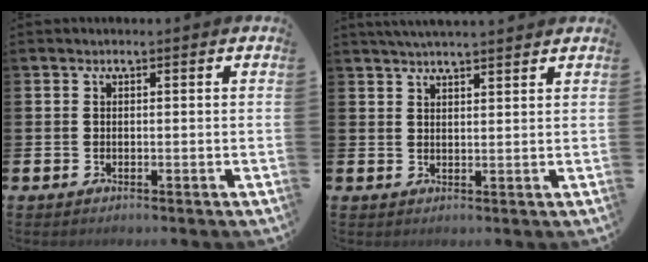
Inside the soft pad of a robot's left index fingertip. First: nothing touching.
{"total": 3.3, "force": [3.2, -0.1, 0.7], "torque": [-0.017, -0.010, 0.058]}